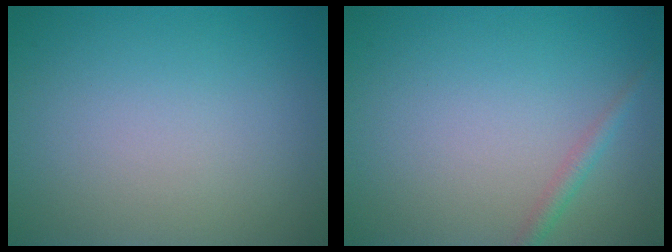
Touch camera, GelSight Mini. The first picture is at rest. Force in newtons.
{"total": 1.3, "press": 1.3, "slide": 0.1}